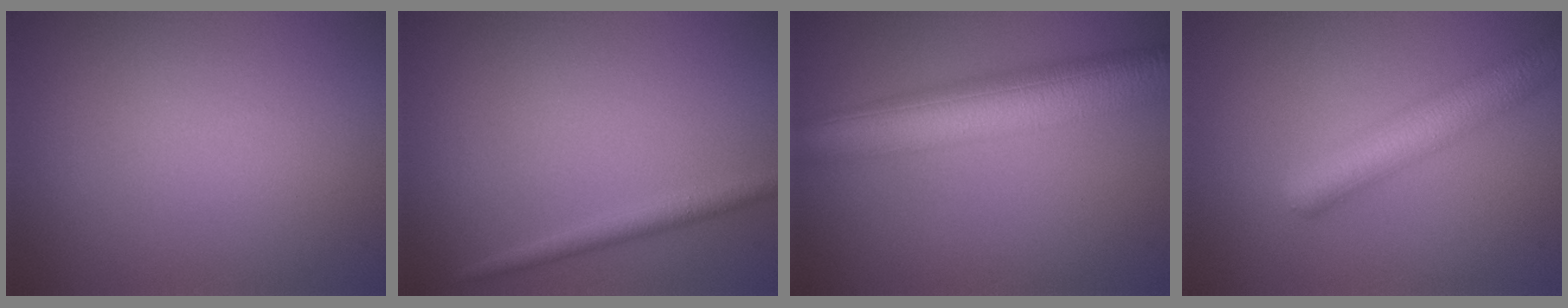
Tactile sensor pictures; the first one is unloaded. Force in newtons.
{"total": 1.8, "press": 1.8, "slide": 0.2}
{"total": 8.5, "press": 8.4, "slide": 0.4}
{"total": 5.0, "press": 5.0, "slide": 0.1}